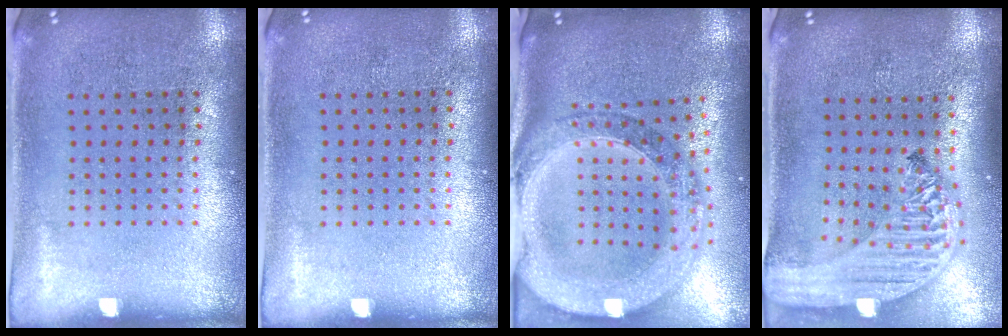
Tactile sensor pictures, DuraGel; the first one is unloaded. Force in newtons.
{"total": 0.0}
{"total": 2.6, "press": 2.3, "slide": 1.3}
{"total": 3.2, "press": 2.5, "slide": 1.9}